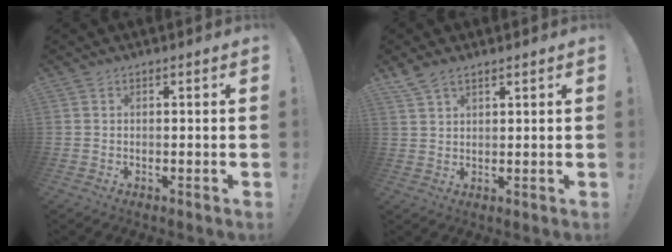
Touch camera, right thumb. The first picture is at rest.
{"total": 4.5, "force": [3.3, 1.9, 2.3], "torque": [-0.050, -0.012, 0.064]}